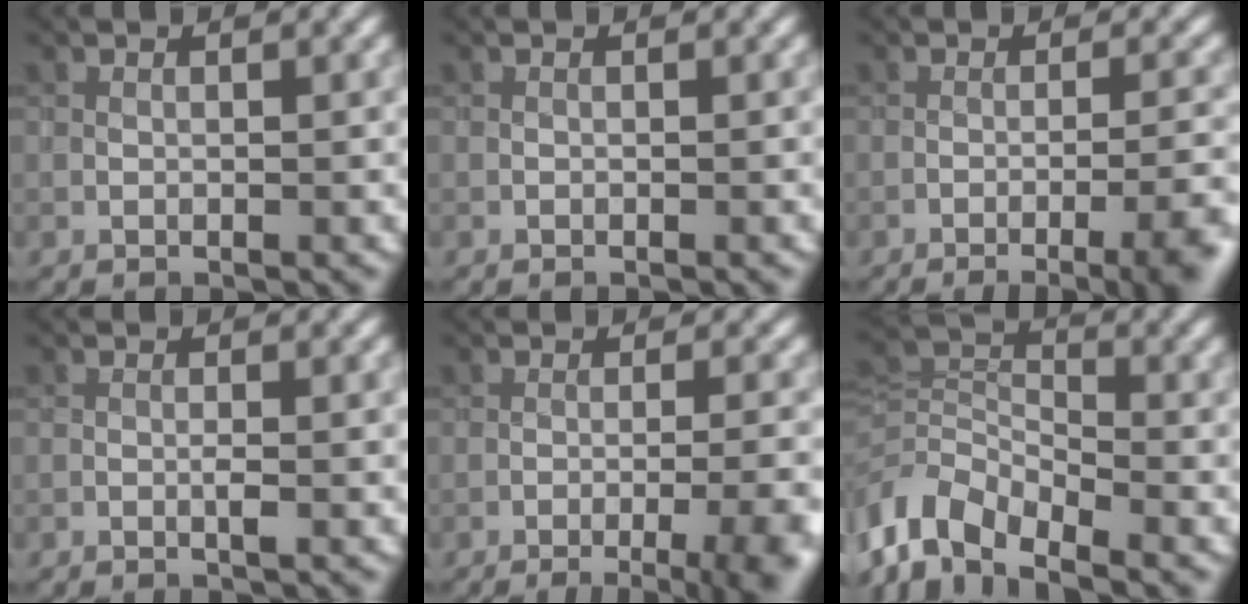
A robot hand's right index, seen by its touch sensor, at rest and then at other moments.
{"total": 0.0}
{"total": 7.2, "force": [-4.1, 1.9, 5.6], "torque": [-0.059, 0.001, -0.051]}
{"total": 1.1, "force": [-0.4, 0.0, 1.1], "torque": [-0.020, 0.000, -0.008]}
{"total": 9.7, "force": [-5.4, 3.1, 7.4], "torque": [-0.062, 0.002, -0.054]}
{"total": 6.7, "force": [-4.1, 3.7, 3.7], "torque": [-0.073, -0.001, -0.096]}